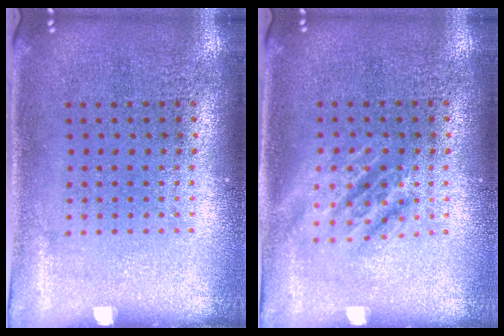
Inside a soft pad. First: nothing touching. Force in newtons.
{"total": 1.1, "press": 1.1, "slide": 0.2}